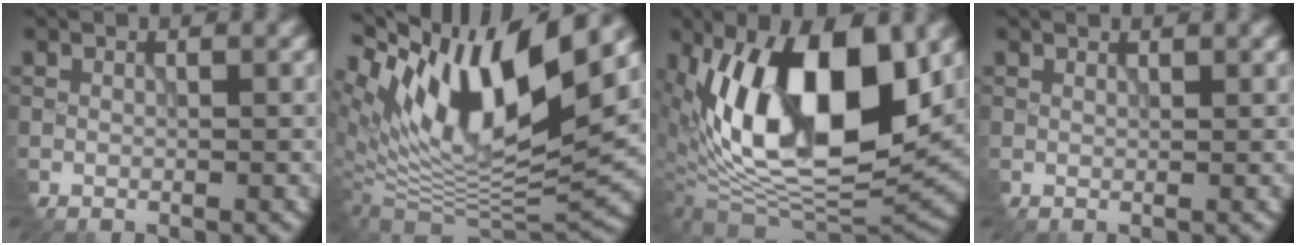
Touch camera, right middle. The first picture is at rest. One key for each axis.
{"total": 14.4, "fx": 5.2, "fy": 5.7, "fz": 12.1, "tx": -0.233, "ty": 0.006, "tz": 0.089}
{"total": 14.8, "fx": 3.2, "fy": 6.7, "fz": 12.9, "tx": -0.211, "ty": 0.002, "tz": 0.045}
{"total": 0.8, "fx": 0.7, "fy": 0.1, "fz": 0.2, "tx": -0.003, "ty": 0.000, "tz": 0.011}